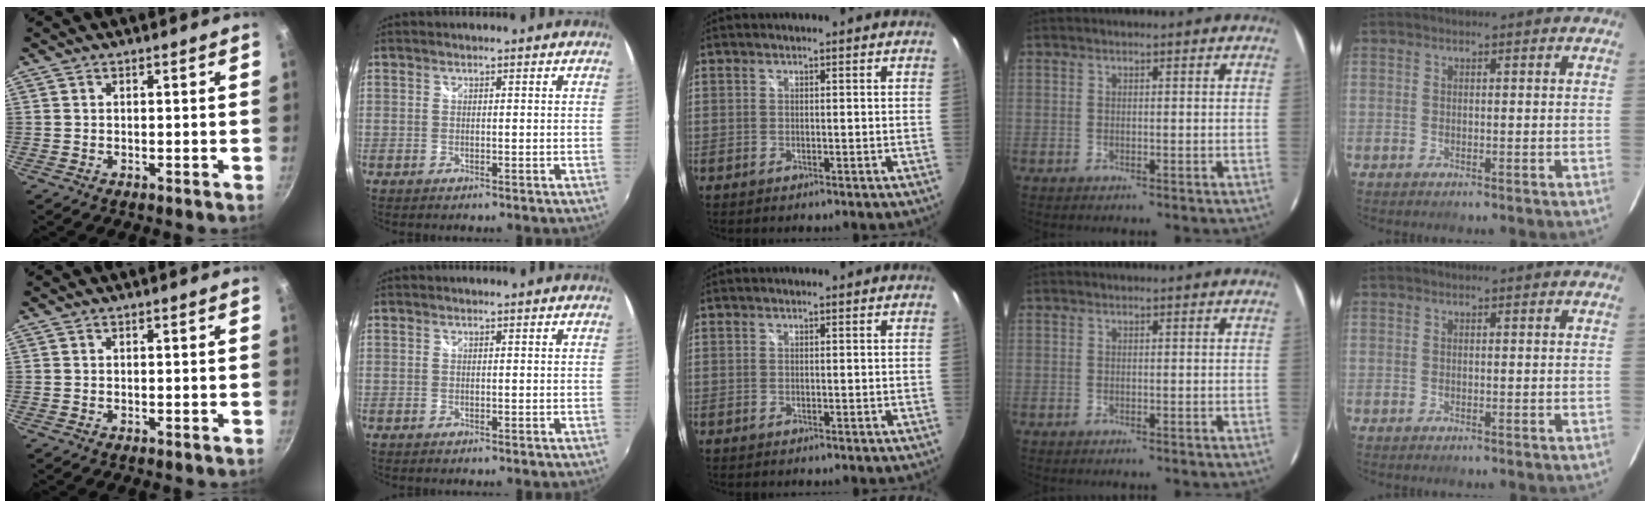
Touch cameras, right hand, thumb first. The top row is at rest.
{}